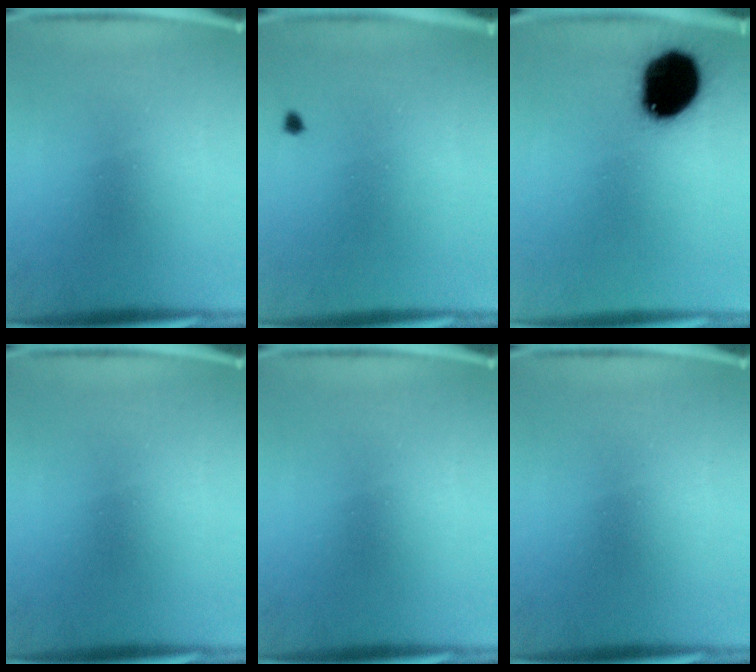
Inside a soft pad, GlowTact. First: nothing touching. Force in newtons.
{"total": 0.6}
{"total": 18.6}
{"total": 0.0}
{"total": 0.0}
{"total": 0.0}